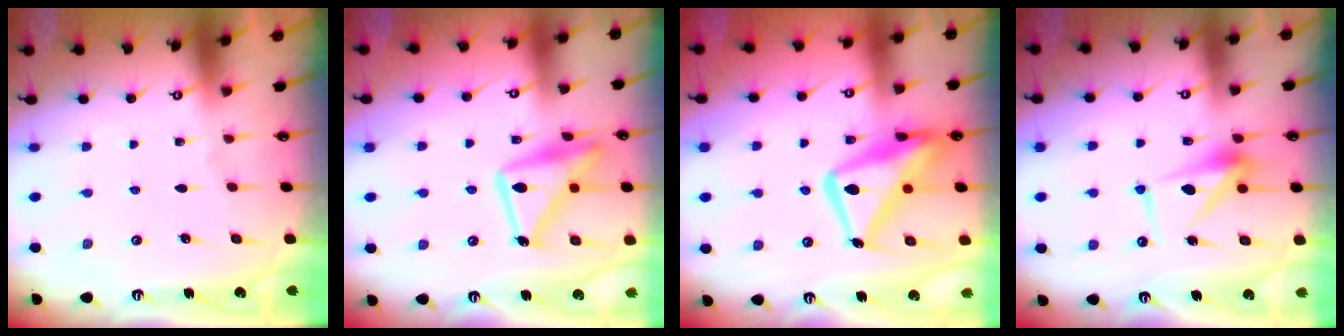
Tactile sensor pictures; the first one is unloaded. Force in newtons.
{"total": 16.7, "press": 16.6, "slide": 1.1}
{"total": 18.0, "press": 17.9, "slide": 1.4}
{"total": 10.0, "press": 10.0, "slide": 0.2}